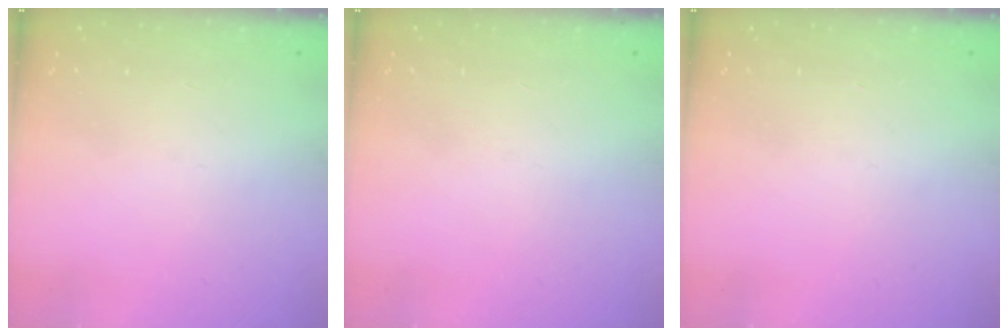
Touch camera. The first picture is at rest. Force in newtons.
{"total": 0.0}
{"total": 0.0}